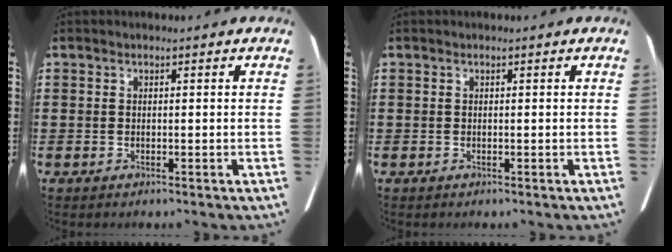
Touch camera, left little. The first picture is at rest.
{"total": 0.0}